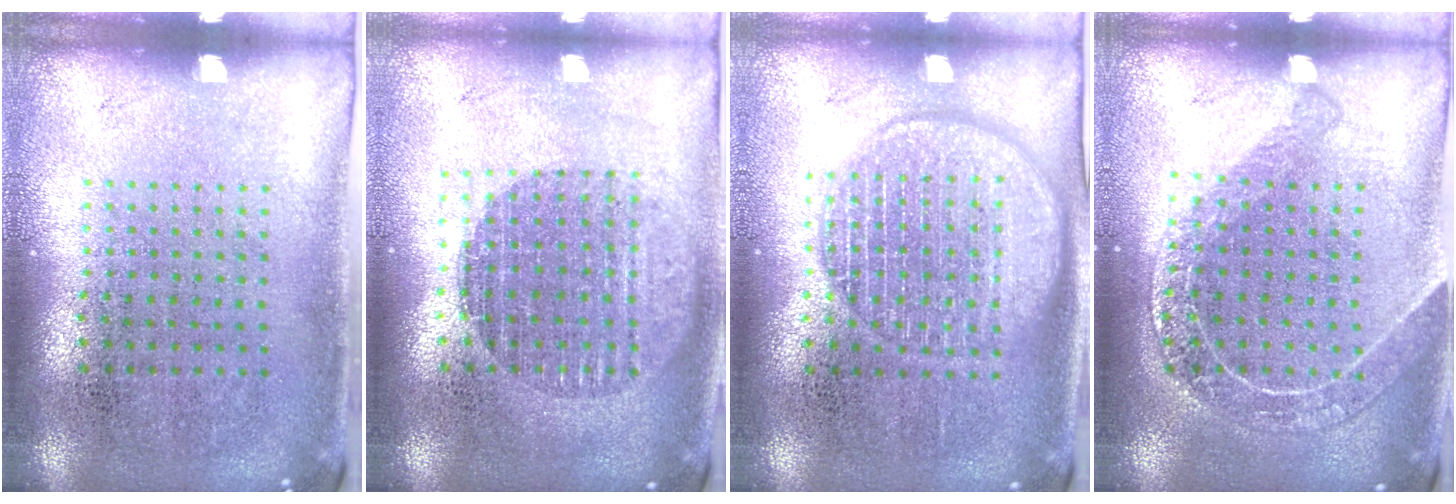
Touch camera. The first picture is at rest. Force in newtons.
{"total": 1.7, "press": 1.5, "slide": 0.8}
{"total": 2.8, "press": 2.8, "slide": 0.4}
{"total": 1.6, "press": 1.5, "slide": 0.5}